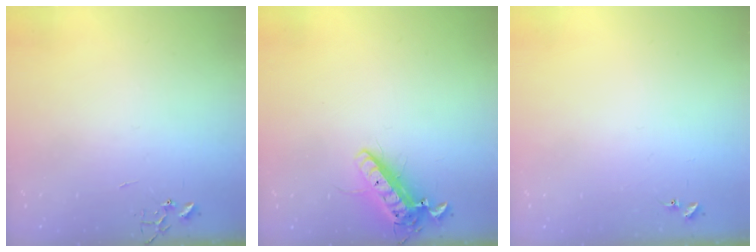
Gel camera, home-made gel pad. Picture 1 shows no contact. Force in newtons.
{"total": 14.4, "press": 14.1, "slide": 2.7}
{"total": 6.8, "press": 6.7, "slide": 0.5}